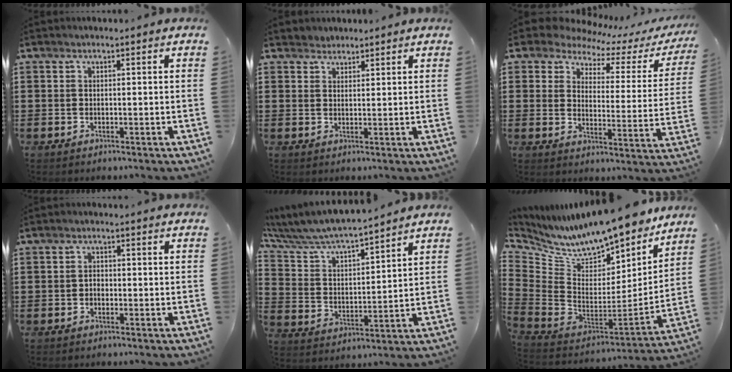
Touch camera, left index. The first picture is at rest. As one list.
[{"total": 1.6, "force": [1.4, 0.7, -0.4], "torque": [0.003, 0.005, 0.028]}, {"total": 5.4, "force": [4.8, 2.1, 1.2], "torque": [-0.049, -0.030, 0.081]}, {"total": 1.2, "force": [-0.5, 0.8, 0.8], "torque": [-0.016, 0.003, -0.010]}, {"total": 6.3, "force": [6.0, 0.5, 1.9], "torque": [-0.066, -0.039, 0.100]}, {"total": 10.2, "force": [9.4, 1.8, 3.5], "torque": [-0.111, -0.084, 0.162]}]